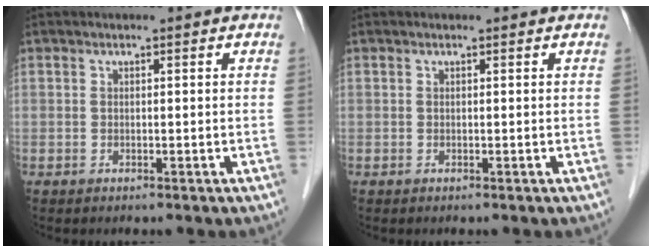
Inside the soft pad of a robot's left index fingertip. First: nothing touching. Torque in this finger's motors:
{"motor_torque": [-0.02, 0.00, 0.00, 0.00]}